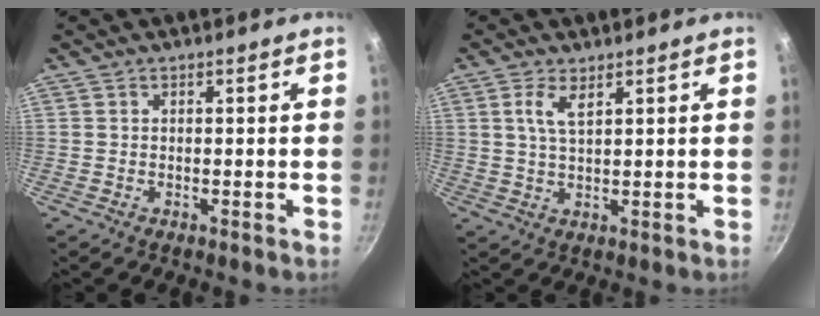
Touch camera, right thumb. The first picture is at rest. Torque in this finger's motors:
{"motor_torque": [-0.04, 0.05, -0.27, 0.29, 0.10]}